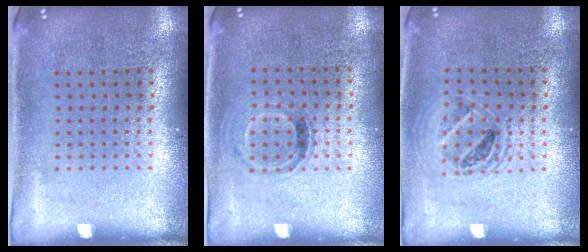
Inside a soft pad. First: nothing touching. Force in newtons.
{"total": 0.9, "press": 0.7, "slide": 0.5}
{"total": 1.4, "press": 1.2, "slide": 0.6}